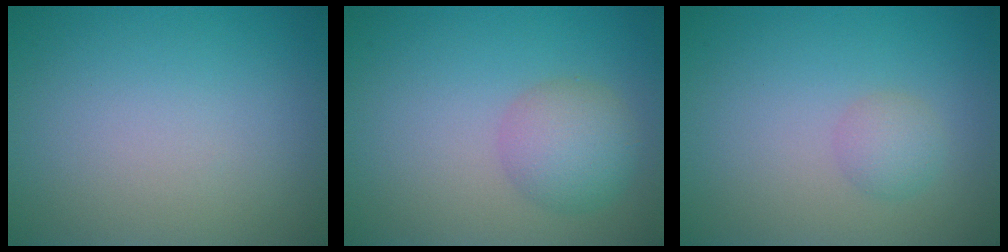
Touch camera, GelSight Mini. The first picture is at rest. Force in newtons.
{"total": 3.6, "press": 3.6, "slide": 0.1}
{"total": 1.6, "press": 1.6, "slide": 0.0}